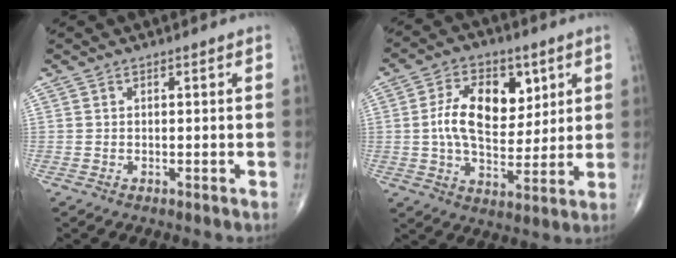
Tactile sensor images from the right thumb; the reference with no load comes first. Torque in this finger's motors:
{"motor_torque": [0.10, 0.36, 1.23, 0.33, 0.08]}